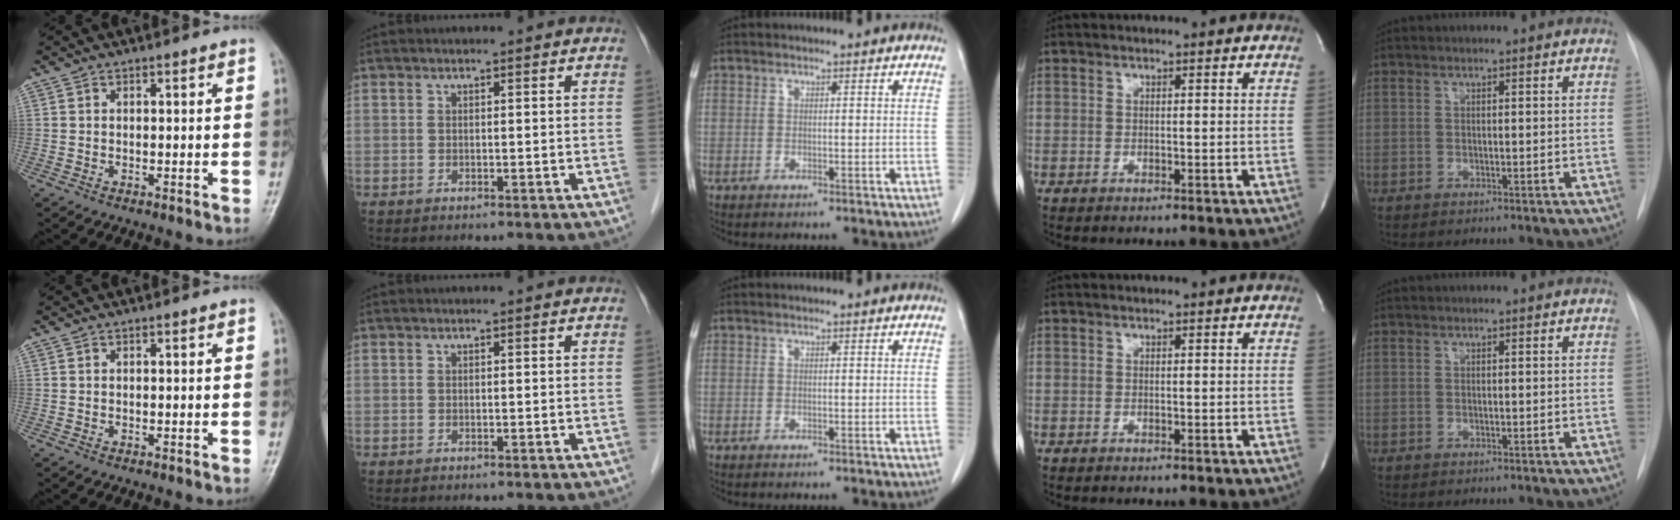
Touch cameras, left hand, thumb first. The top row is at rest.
{}